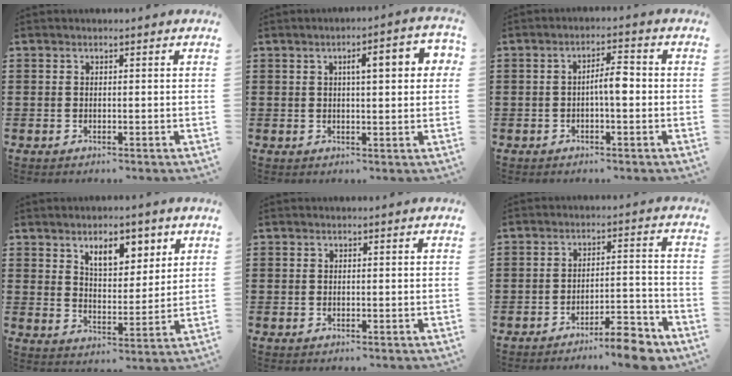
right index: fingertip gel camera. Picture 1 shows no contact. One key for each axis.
{"total": 5.2, "fx": 1.3, "fy": 1.2, "fz": 4.9, "tx": -0.070, "ty": -0.001, "tz": 0.012}
{"total": 3.9, "fx": -0.6, "fy": 1.0, "fz": 3.7, "tx": -0.067, "ty": 0.007, "tz": -0.013}
{"total": 7.0, "fx": 4.3, "fy": 3.4, "fz": 4.2, "tx": -0.067, "ty": -0.004, "tz": 0.071}
{"total": 0.0}
{"total": 7.6, "fx": -6.7, "fy": 1.2, "fz": 3.4, "tx": -0.044, "ty": 0.018, "tz": -0.122}